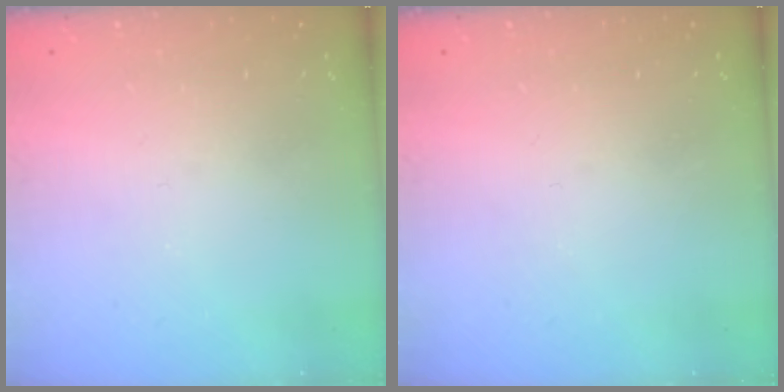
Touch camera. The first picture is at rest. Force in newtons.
{"total": 0.0}